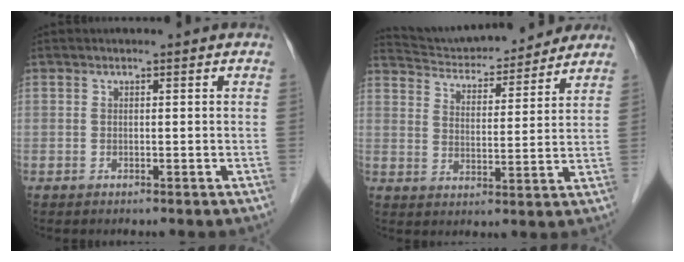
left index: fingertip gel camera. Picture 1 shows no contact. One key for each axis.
{"total": 15.9, "fx": 15.0, "fy": 2.6, "fz": 4.4, "tx": -0.070, "ty": 0.016, "tz": 0.226}